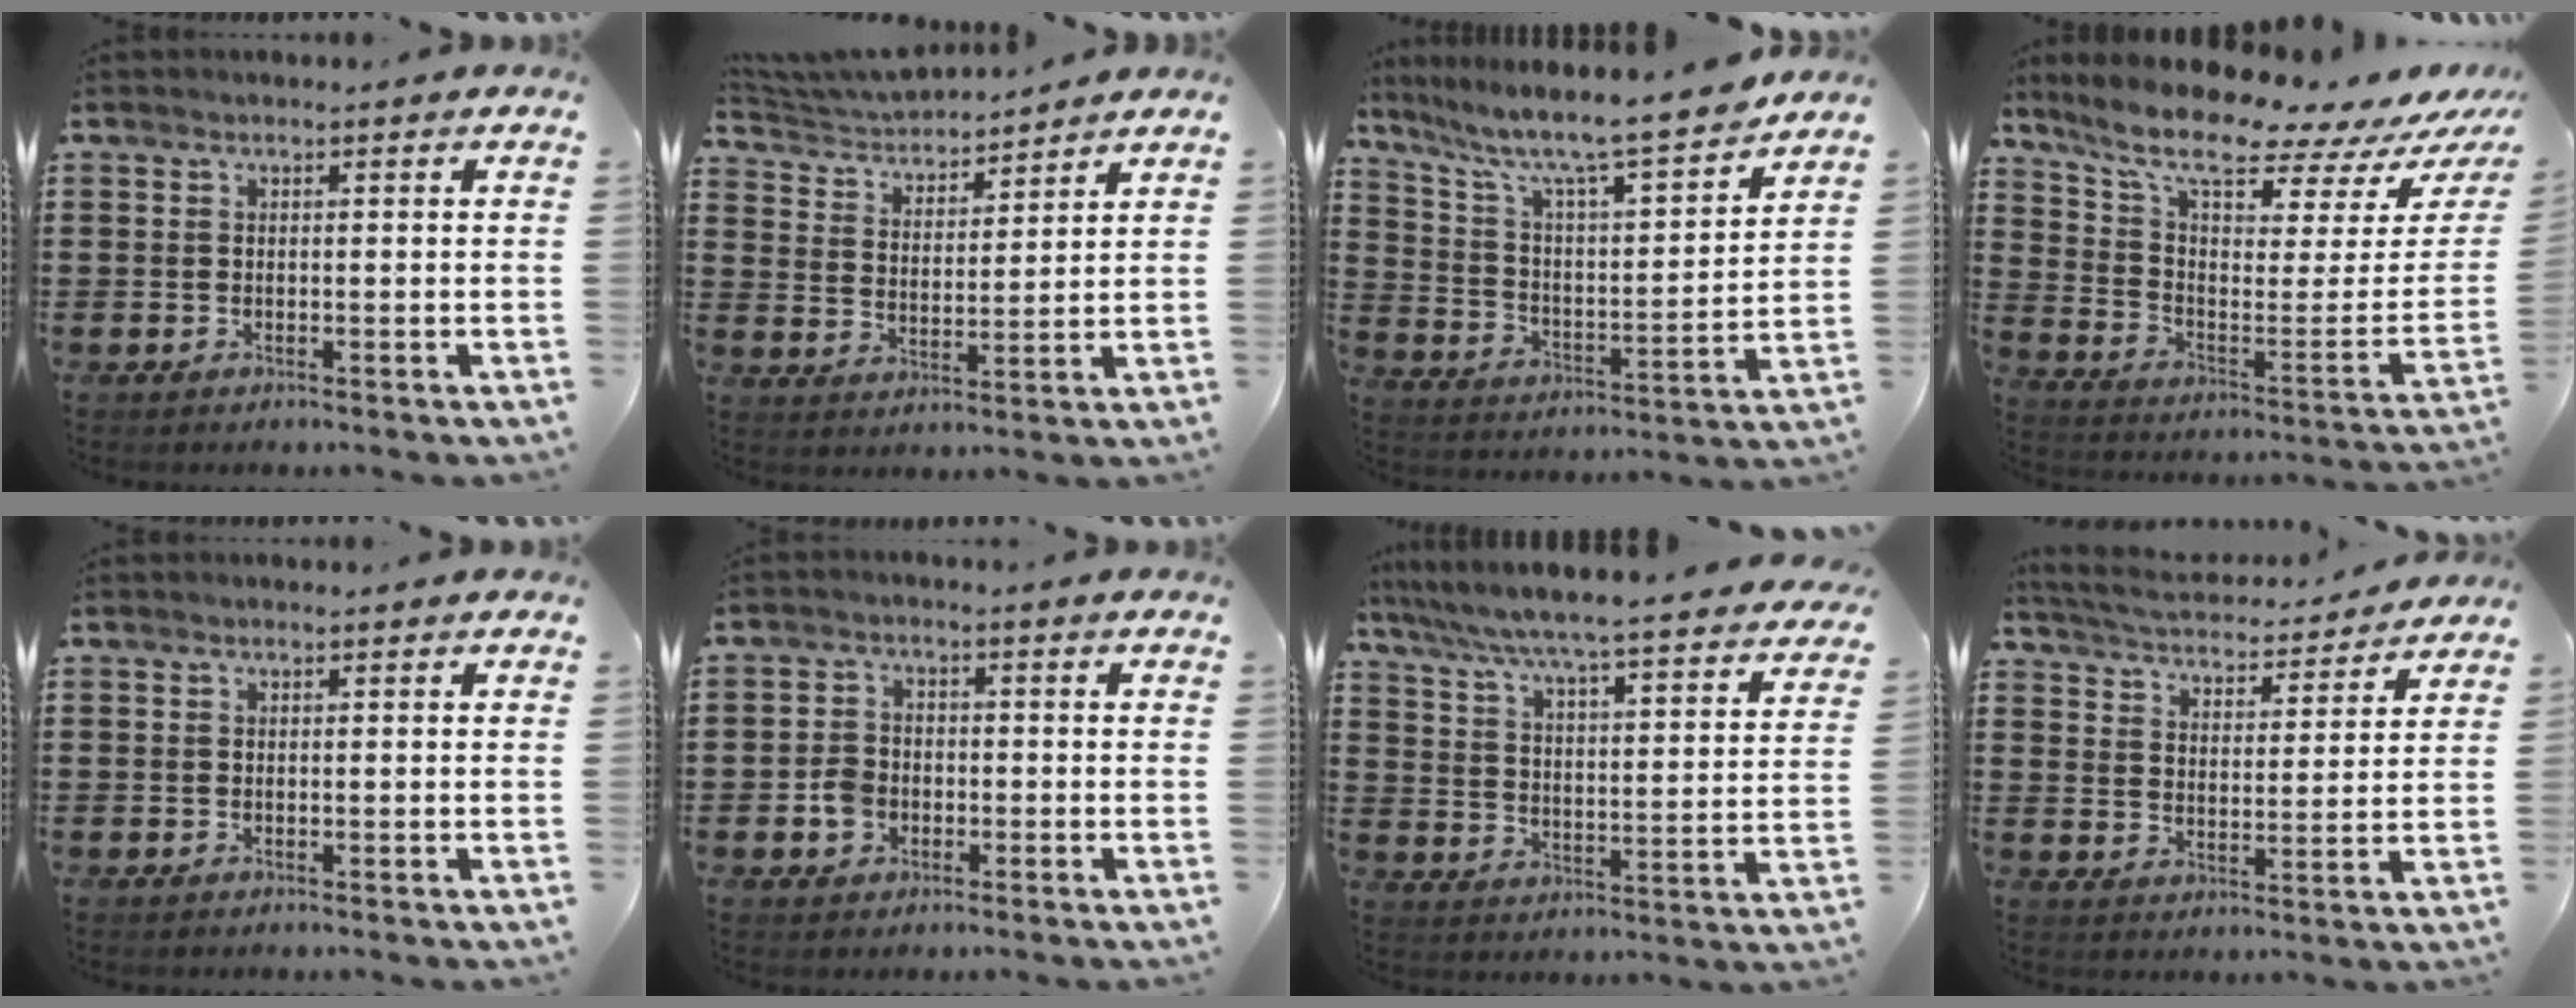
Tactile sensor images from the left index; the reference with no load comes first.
{"total": 4.4, "force": [4.3, 0.7, 0.5], "torque": [-0.033, -0.024, 0.073]}
{"total": 8.7, "force": [7.5, 0.7, 4.4], "torque": [-0.117, -0.055, 0.122]}
{"total": 11.0, "force": [9.1, 1.8, 5.9], "torque": [-0.141, -0.075, 0.156]}
{"total": 0.0}
{"total": 3.5, "force": [-1.2, 2.8, 1.7], "torque": [-0.042, 0.003, -0.025]}
{"total": 4.9, "force": [4.5, -0.9, 1.7], "torque": [-0.057, -0.048, 0.066]}
{"total": 4.1, "force": [4.1, 0.0, 0.5], "torque": [-0.034, -0.033, 0.064]}